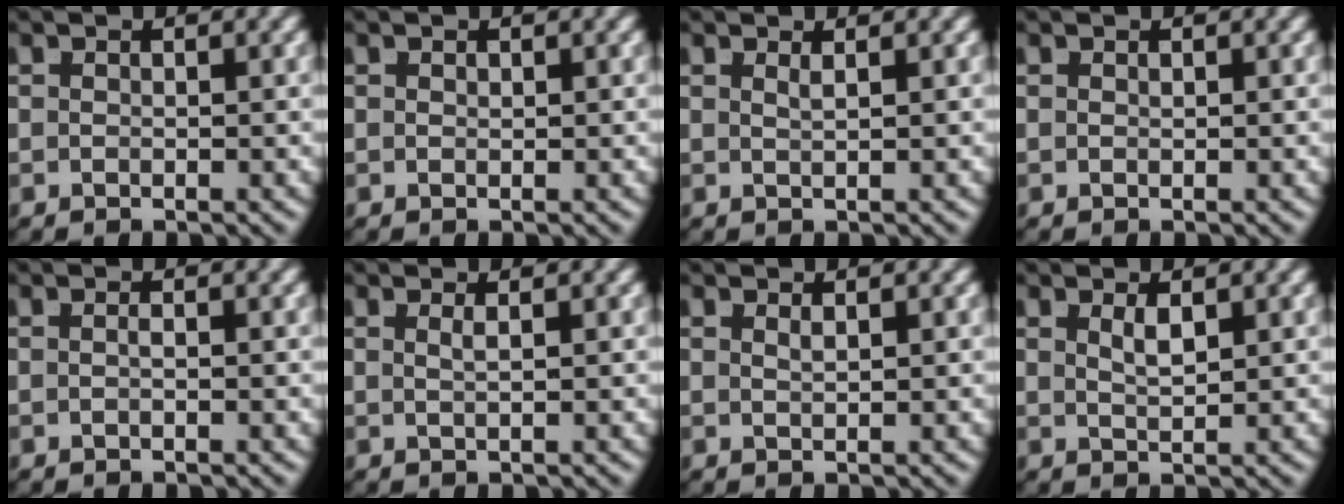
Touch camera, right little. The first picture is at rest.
{"total": 0.0}
{"total": 1.2, "force": [0.5, -1.0, 0.3], "torque": [0.000, -0.007, 0.015]}
{"total": 0.0}
{"total": 0.5, "force": [-0.4, -0.1, 0.3], "torque": [-0.009, -0.004, -0.005]}
{"total": 1.1, "force": [0.2, -0.9, 0.5], "torque": [-0.005, -0.006, 0.009]}
{"total": 1.0, "force": [0.4, -0.8, 0.2], "torque": [0.001, -0.006, 0.014]}
{"total": 1.4, "force": [0.7, -0.4, 1.2], "torque": [-0.012, -0.009, 0.022]}